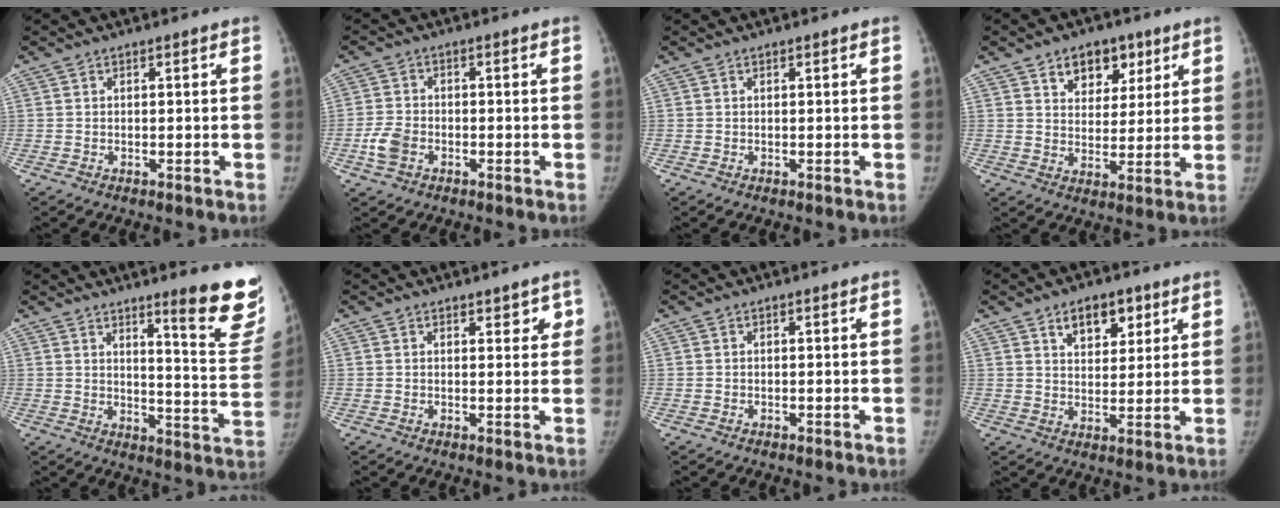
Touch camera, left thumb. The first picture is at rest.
{"total": 4.5, "force": [-1.9, 3.0, 2.7], "torque": [-0.058, 0.010, -0.038]}
{"total": 0.0}
{"total": 9.2, "force": [5.0, 6.2, 4.4], "torque": [-0.023, -0.020, 0.077]}
{"total": 15.9, "force": [11.1, 2.2, 11.2], "torque": [-0.105, -0.090, 0.147]}
{"total": 2.7, "force": [1.7, 1.5, 1.4], "torque": [0.011, -0.007, 0.023]}
{"total": 0.0}
{"total": 8.0, "force": [4.3, 4.7, 4.7], "torque": [-0.034, -0.020, 0.066]}